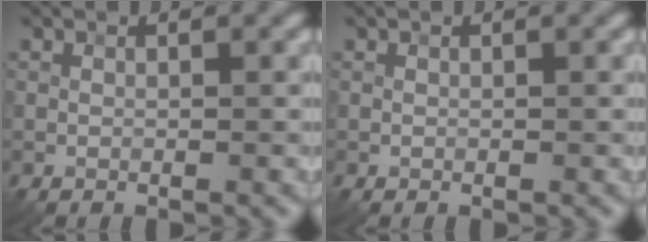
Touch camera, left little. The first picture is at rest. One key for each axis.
{"total": 0.0}